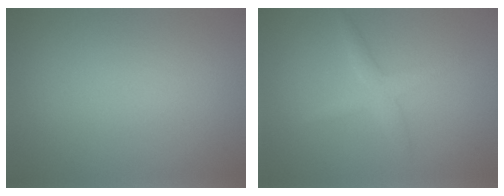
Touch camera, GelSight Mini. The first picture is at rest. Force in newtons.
{"total": 2.1, "press": 2.1, "slide": 0.0}